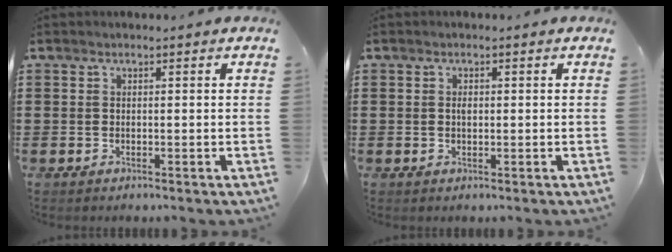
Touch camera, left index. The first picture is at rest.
{"total": 0.9, "force": [0.1, 0.5, 0.8], "torque": [-0.018, 0.001, 0.001]}